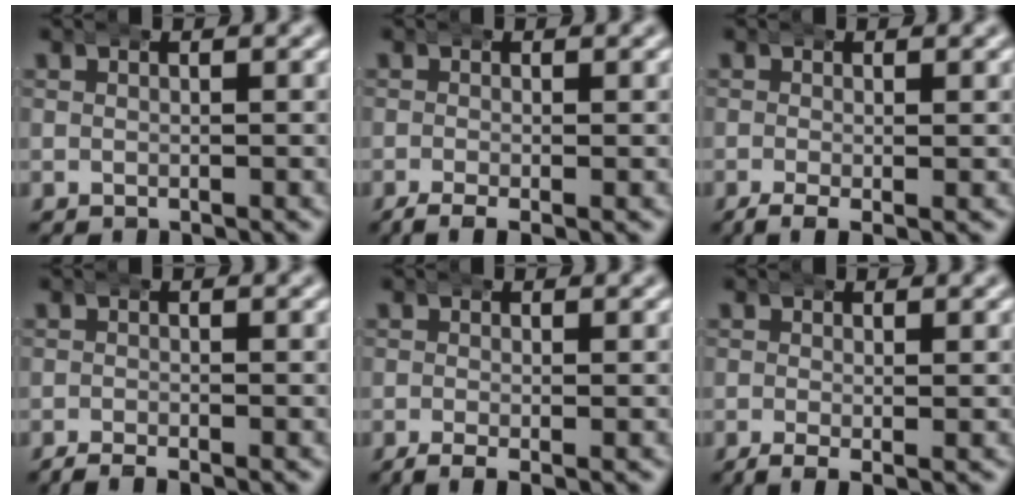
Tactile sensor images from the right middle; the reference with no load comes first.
{"total": 2.3, "force": [-1.7, 0.5, 1.5], "torque": [-0.028, -0.007, -0.026]}
{"total": 2.4, "force": [-1.5, 0.6, 1.7], "torque": [-0.032, -0.009, -0.022]}
{"total": 1.5, "force": [-1.4, 0.1, 0.5], "torque": [-0.012, -0.004, -0.024]}
{"total": 2.1, "force": [-1.4, 0.4, 1.5], "torque": [-0.027, -0.005, -0.022]}
{"total": 2.0, "force": [-1.2, 0.5, 1.6], "torque": [-0.031, -0.008, -0.017]}